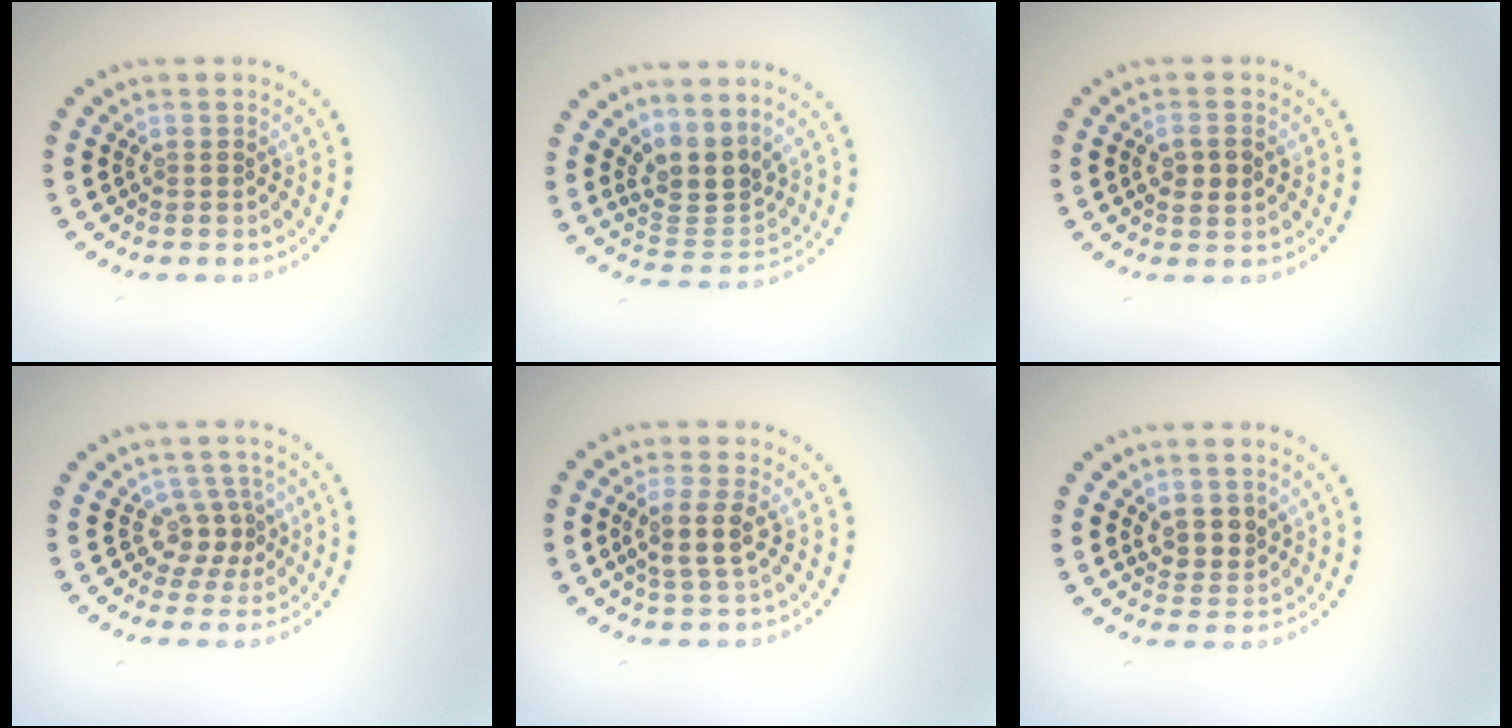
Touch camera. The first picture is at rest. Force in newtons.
{"total": 3.6, "press": 3.0, "slide": 1.9}
{"total": 2.1, "press": 2.1, "slide": 0.3}
{"total": 2.5, "press": 1.8, "slide": 1.7}
{"total": 2.7, "press": 2.3, "slide": 1.5}
{"total": 2.3, "press": 2.2, "slide": 0.9}